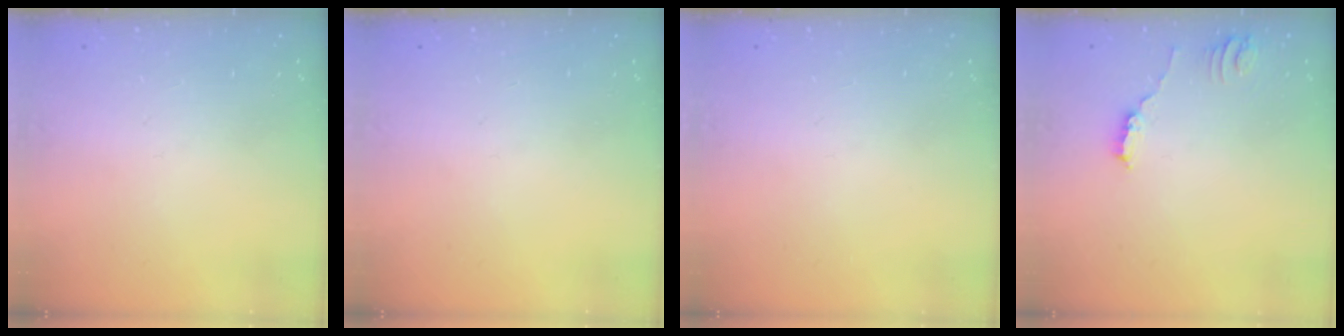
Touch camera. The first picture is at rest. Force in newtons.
{"total": 0.0}
{"total": 0.0}
{"total": 2.5, "press": 2.5, "slide": 0.2}